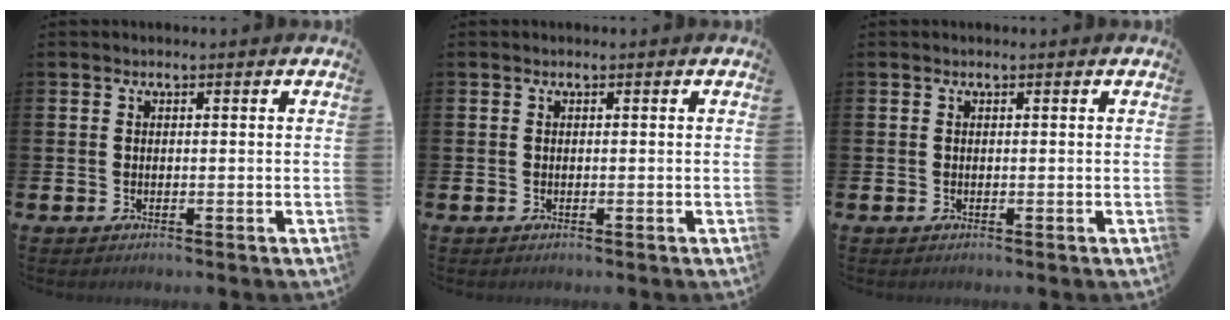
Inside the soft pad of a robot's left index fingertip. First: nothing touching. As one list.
[{"total": 0.0}, {"total": 0.0}]